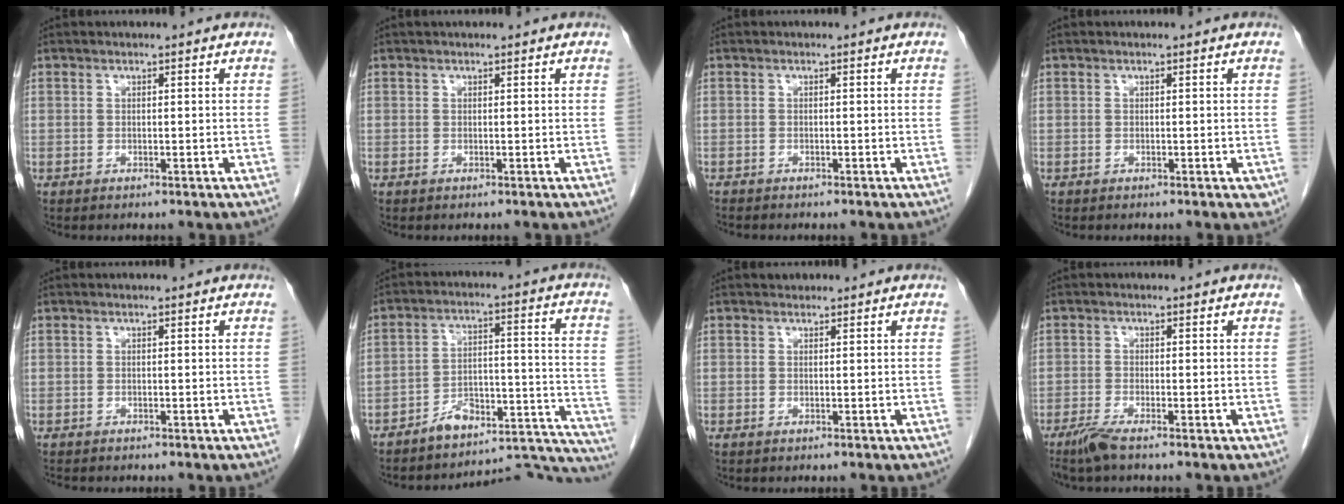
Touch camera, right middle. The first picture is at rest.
{"total": 1.1, "force": [0.7, 0.5, 0.7], "torque": [-0.013, 0.013, 0.009]}
{"total": 1.4, "force": [-1.3, 0.2, 0.5], "torque": [-0.012, -0.003, -0.020]}
{"total": 0.9, "force": [-0.3, 0.4, 0.7], "torque": [-0.003, -0.003, 0.000]}
{"total": 1.1, "force": [-1.0, 0.3, 0.3], "torque": [-0.011, -0.003, -0.014]}
{"total": 18.5, "force": [-17.5, 4.2, 4.1], "torque": [-0.009, 0.070, -0.236]}
{"total": 0.7, "force": [0.5, 0.5, 0.2], "torque": [-0.006, 0.006, 0.006]}
{"total": 2.9, "force": [-2.2, -0.1, 1.9], "torque": [-0.044, -0.008, -0.049]}